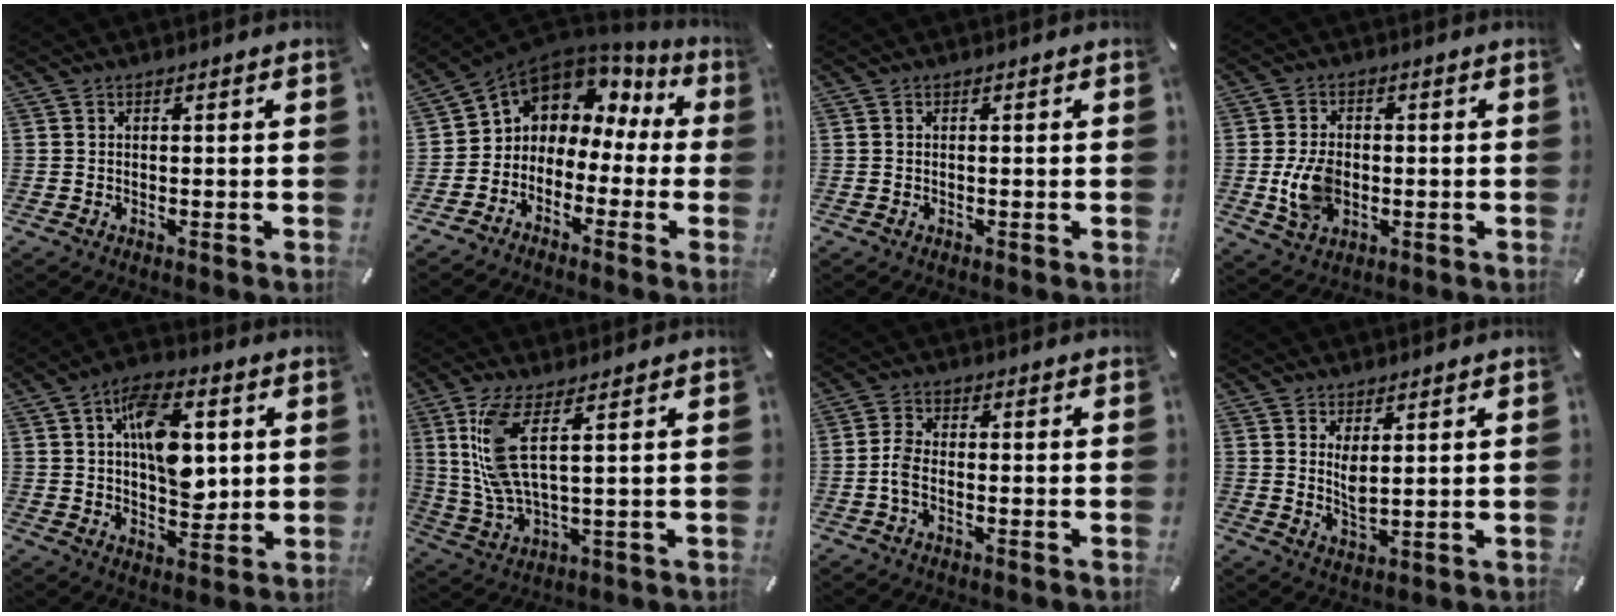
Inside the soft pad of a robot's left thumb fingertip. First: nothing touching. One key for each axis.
{"total": 5.5, "fx": 1.5, "fy": 5.3, "fz": 0.4, "tx": -0.023, "ty": -0.029, "tz": 0.031}
{"total": 0.0}
{"total": 8.5, "fx": -1.2, "fy": 6.1, "fz": 5.7, "tx": -0.112, "ty": 0.001, "tz": -0.022}
{"total": 14.3, "fx": 2.9, "fy": 8.5, "fz": 11.1, "tx": -0.158, "ty": -0.001, "tz": 0.048}
{"total": 12.3, "fx": 3.9, "fy": 3.2, "fz": 11.2, "tx": -0.248, "ty": -0.015, "tz": 0.068}
{"total": 3.8, "fx": -1.0, "fy": 1.9, "fz": 3.2, "tx": -0.066, "ty": 0.007, "tz": -0.020}
{"total": 4.4, "fx": 2.3, "fy": 1.6, "fz": 3.4, "tx": -0.055, "ty": -0.014, "tz": 0.038}